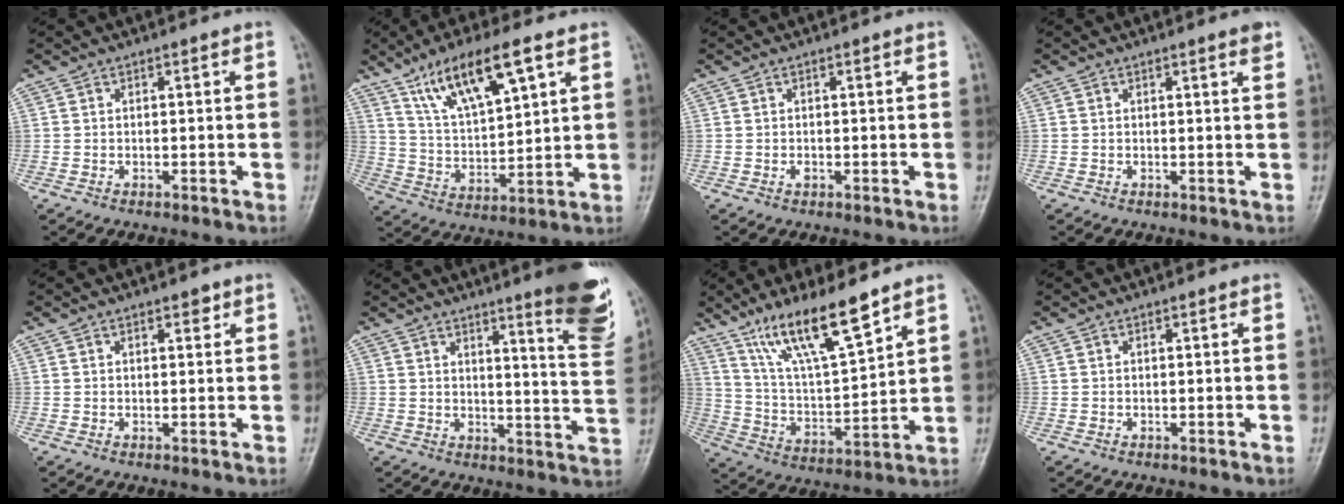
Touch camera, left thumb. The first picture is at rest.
{"total": 14.3, "force": [8.0, 4.3, 11.0], "torque": [-0.185, -0.024, 0.155]}
{"total": 0.6, "force": [-0.1, 0.4, 0.5], "torque": [-0.006, 0.000, -0.003]}
{"total": 1.4, "force": [1.0, 0.0, 1.1], "torque": [-0.014, -0.005, 0.011]}
{"total": 1.6, "force": [1.0, 0.7, 1.0], "torque": [-0.006, -0.004, 0.012]}
{"total": 14.2, "force": [8.9, 1.9, 10.8], "torque": [-0.118, -0.065, 0.112]}
{"total": 14.8, "force": [10.5, 2.7, 10.1], "torque": [-0.174, -0.057, 0.206]}
{"total": 0.0}